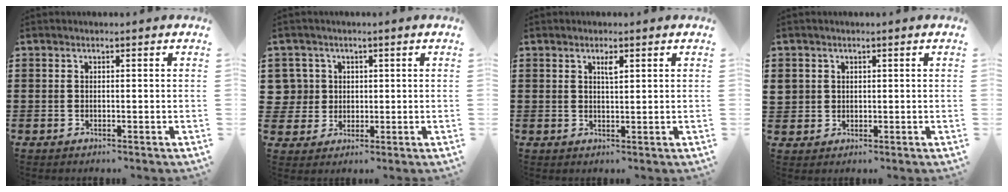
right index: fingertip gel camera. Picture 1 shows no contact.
{"total": 4.4, "force": [0.8, 4.3, 0.5], "torque": [-0.032, 0.015, 0.014]}
{"total": 1.8, "force": [0.8, 0.4, 1.5], "torque": [-0.023, -0.001, 0.011]}
{"total": 2.0, "force": [0.7, 1.8, 0.2], "torque": [-0.013, 0.010, 0.012]}